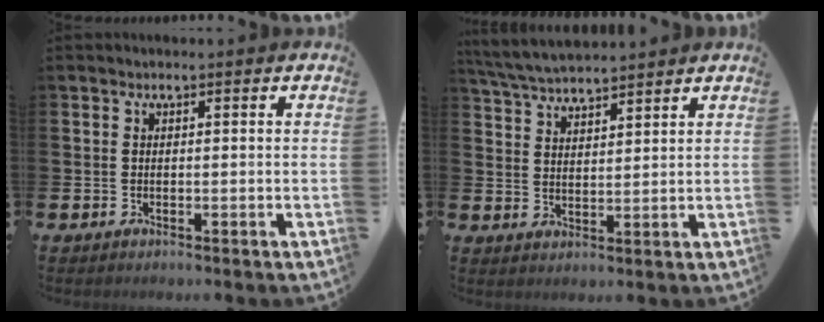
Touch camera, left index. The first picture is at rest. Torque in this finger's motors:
{"motor_torque": [0.00, -0.32, 0.77, 0.21]}